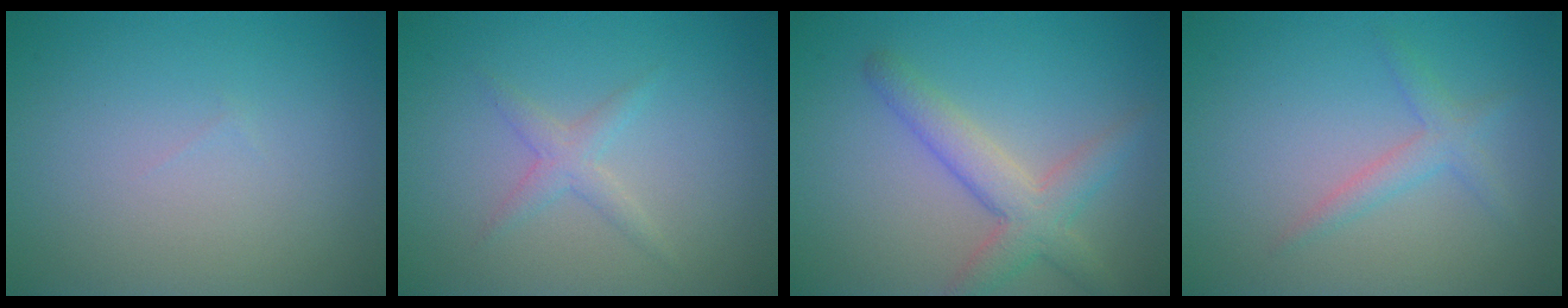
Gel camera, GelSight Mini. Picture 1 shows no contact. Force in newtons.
{"total": 1.6, "press": 1.6, "slide": 0.0}
{"total": 4.0, "press": 4.0, "slide": 0.2}
{"total": 1.9, "press": 1.9, "slide": 0.1}